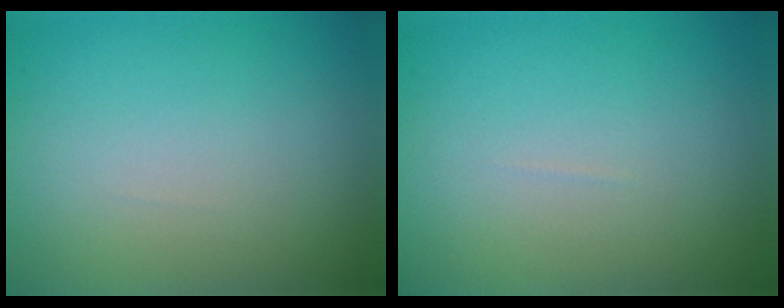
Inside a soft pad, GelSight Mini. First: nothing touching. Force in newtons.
{"total": 0.0}